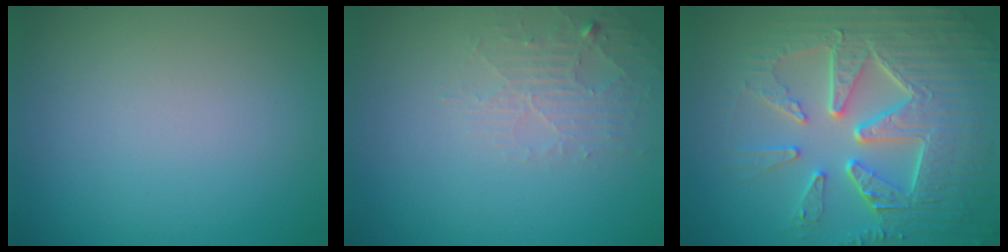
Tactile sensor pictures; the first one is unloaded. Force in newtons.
{"total": 2.2, "press": 2.2, "slide": 0.5}
{"total": 9.8, "press": 6.6, "slide": 7.3}